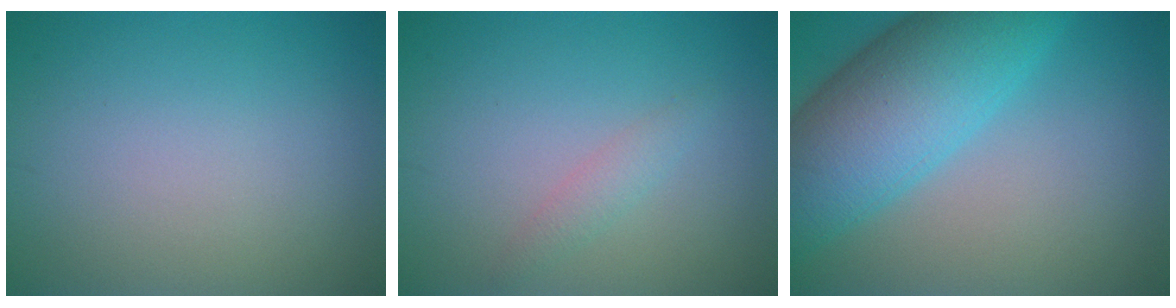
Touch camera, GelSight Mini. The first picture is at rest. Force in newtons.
{"total": 1.3, "press": 1.3, "slide": 0.1}
{"total": 10.5, "press": 10.5, "slide": 0.4}